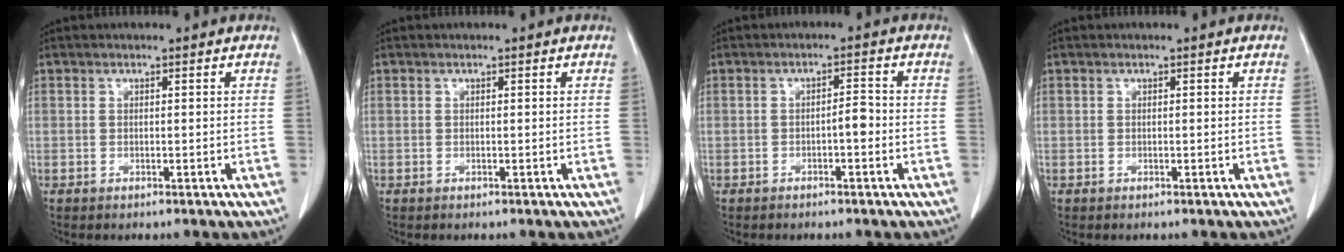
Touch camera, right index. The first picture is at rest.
{"total": 0.0}
{"total": 2.2, "force": [-0.6, 0.5, 2.0], "torque": [-0.025, 0.006, -0.009]}
{"total": 0.0}